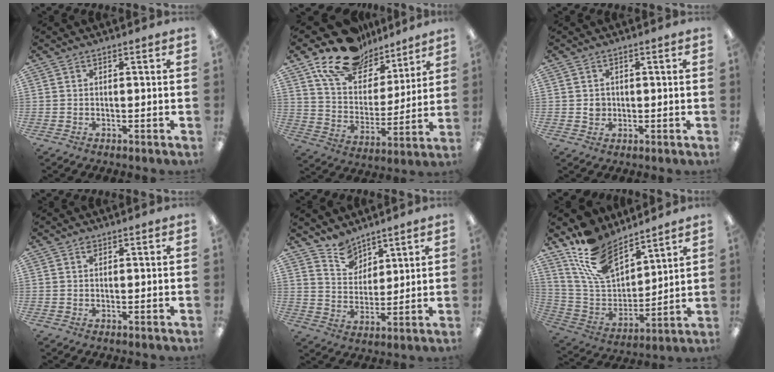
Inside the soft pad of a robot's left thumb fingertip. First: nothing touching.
{"total": 18.7, "force": [13.5, 10.3, 7.7], "torque": [-0.139, -0.080, 0.244]}
{"total": 2.3, "force": [0.4, 2.1, 0.8], "torque": [-0.009, 0.002, 0.004]}
{"total": 1.2, "force": [0.7, 0.7, 0.6], "torque": [-0.007, -0.001, 0.011]}
{"total": 8.5, "force": [6.9, 4.8, 0.7], "torque": [-0.016, -0.048, 0.132]}
{"total": 17.3, "force": [12.7, 8.4, 8.2], "torque": [-0.177, -0.064, 0.240]}